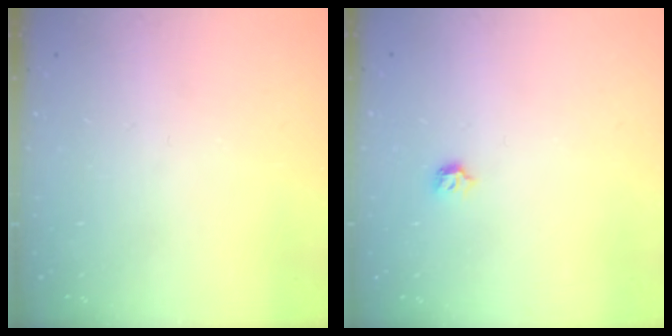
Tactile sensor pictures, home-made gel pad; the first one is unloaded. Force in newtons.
{"total": 4.0, "press": 4.0, "slide": 0.8}